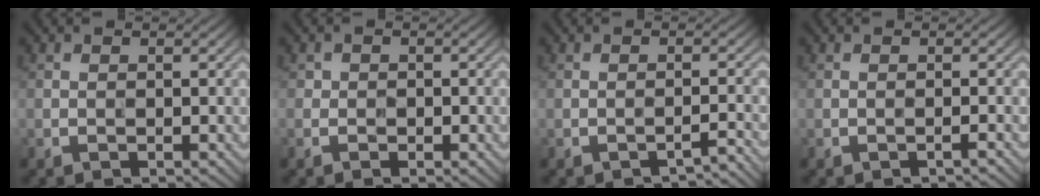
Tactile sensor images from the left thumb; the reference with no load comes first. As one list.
[{"total": 1.4, "force": [-0.6, 1.2, 0.6], "torque": [-0.007, -0.001, -0.017]}, {"total": 1.7, "force": [-1.6, -0.1, 0.6], "torque": [-0.006, 0.014, -0.026]}, {"total": 0.7, "force": [-0.5, -0.3, 0.4], "torque": [-0.006, 0.009, -0.010]}]